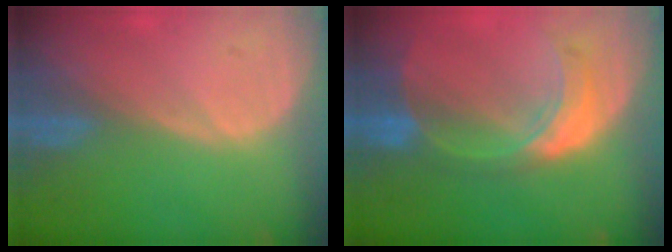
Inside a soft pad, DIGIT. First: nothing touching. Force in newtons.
{"total": 7.6, "press": 6.7, "slide": 3.6}